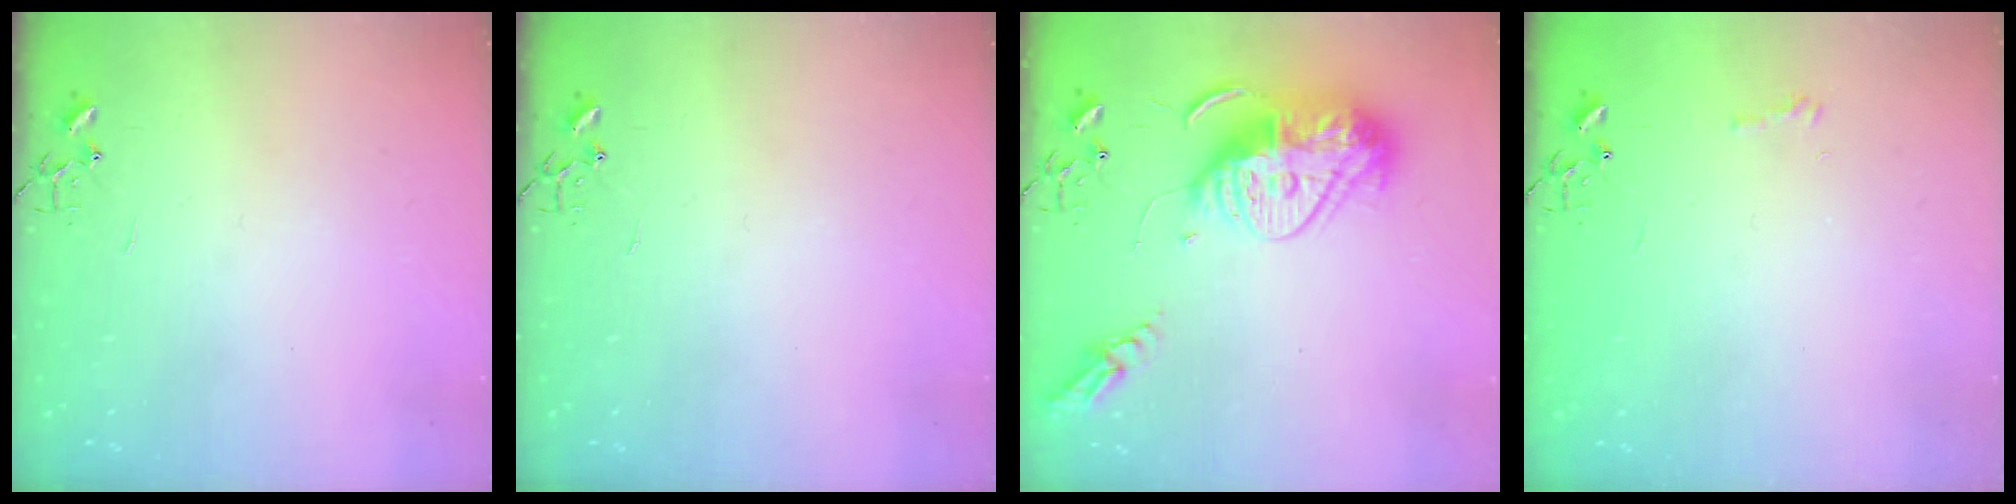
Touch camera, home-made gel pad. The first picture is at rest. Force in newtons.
{"total": 0.0}
{"total": 17.5, "press": 17.4, "slide": 1.6}
{"total": 7.0, "press": 6.9, "slide": 0.5}